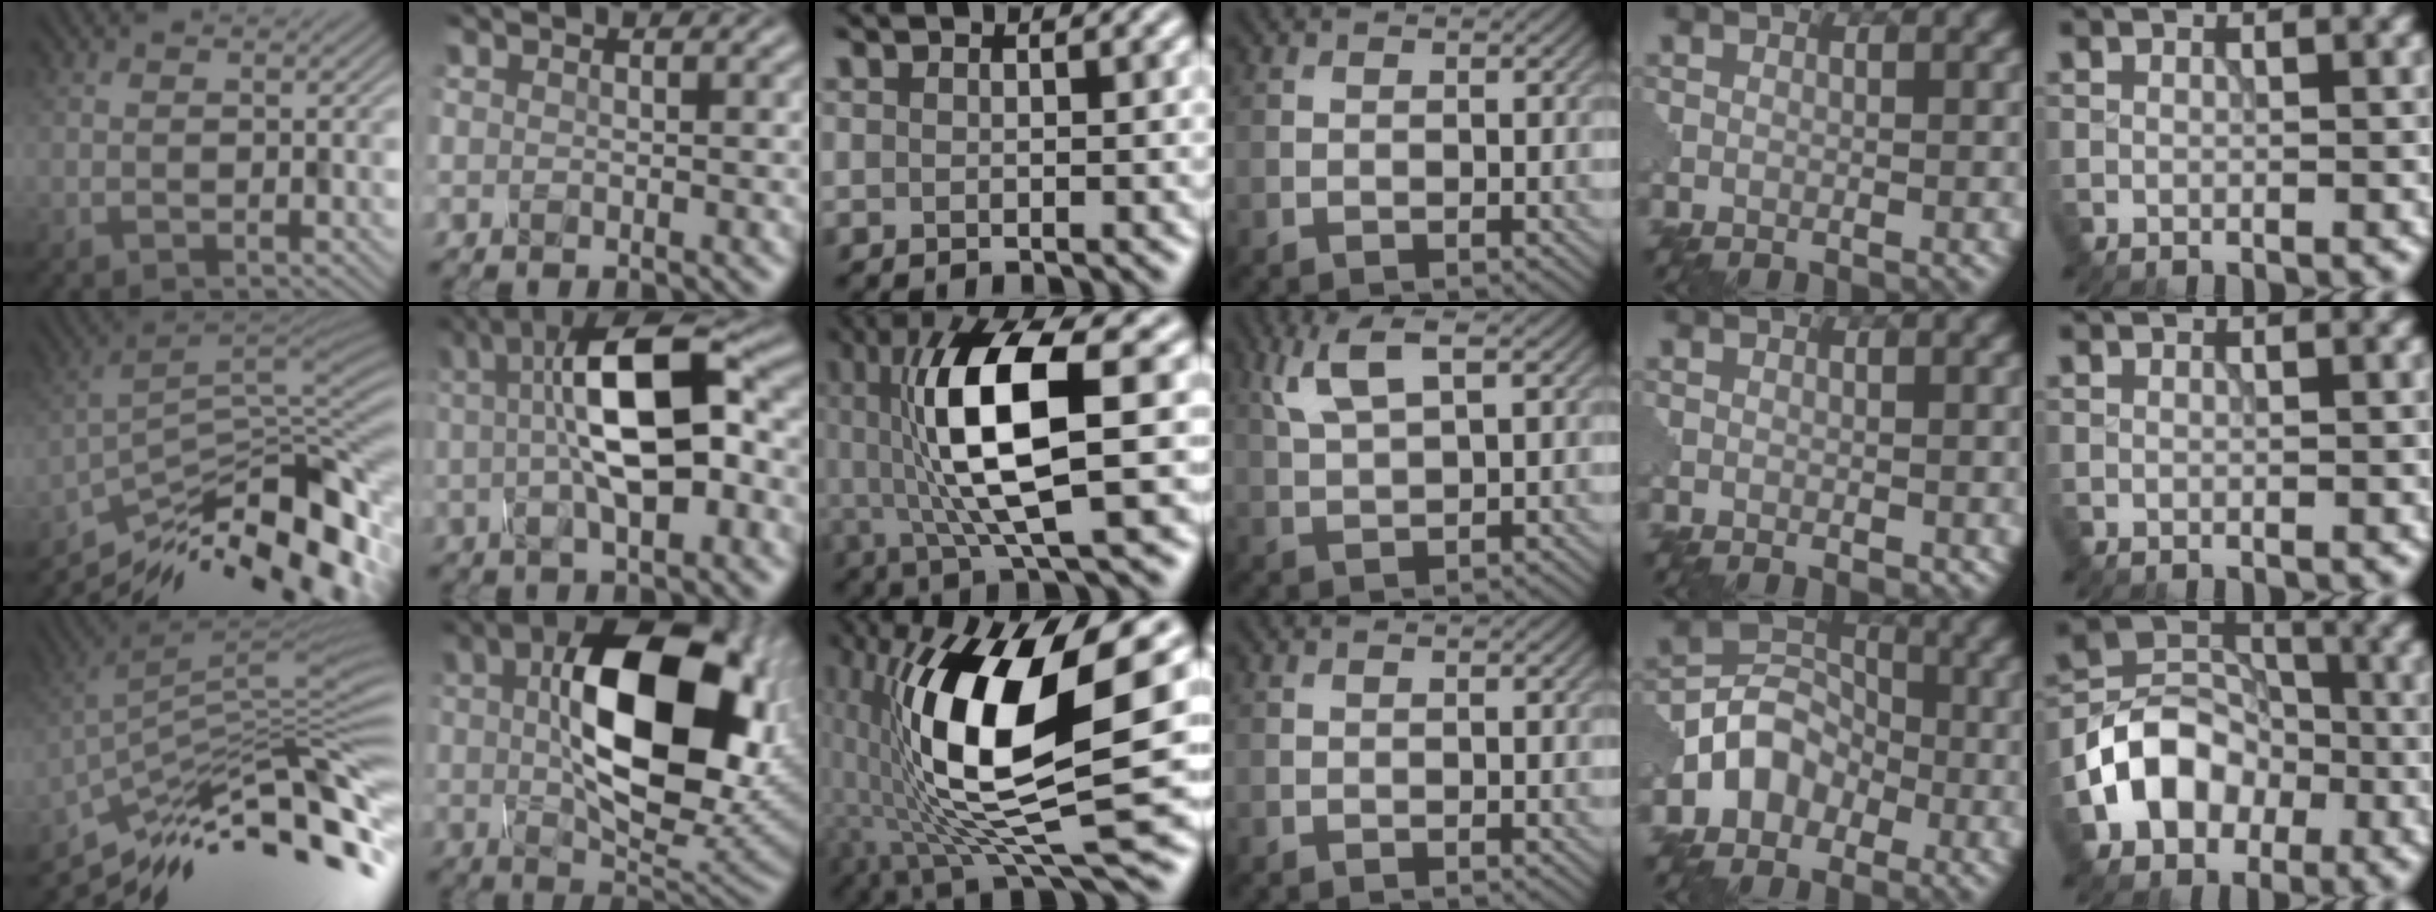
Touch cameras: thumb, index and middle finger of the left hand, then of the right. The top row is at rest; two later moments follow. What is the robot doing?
{"motion": "assemble", "object": "glue stick"}